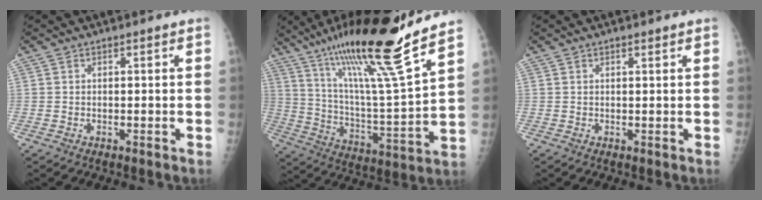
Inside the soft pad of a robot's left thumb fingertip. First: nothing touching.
{"total": 23.7, "force": [16.6, 1.5, 16.9], "torque": [-0.268, -0.067, 0.290]}
{"total": 0.9, "force": [0.6, 0.3, 0.6], "torque": [-0.011, -0.002, 0.010]}